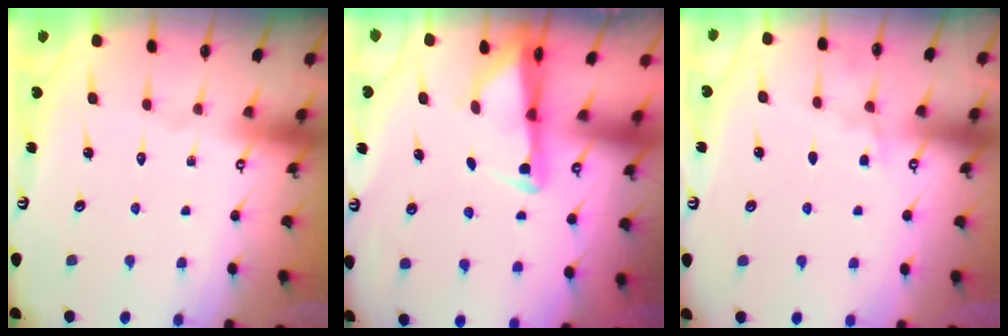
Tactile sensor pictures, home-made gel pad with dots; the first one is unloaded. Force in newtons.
{"total": 2.7, "press": 2.6, "slide": 0.5}
{"total": 4.9, "press": 4.9, "slide": 0.5}